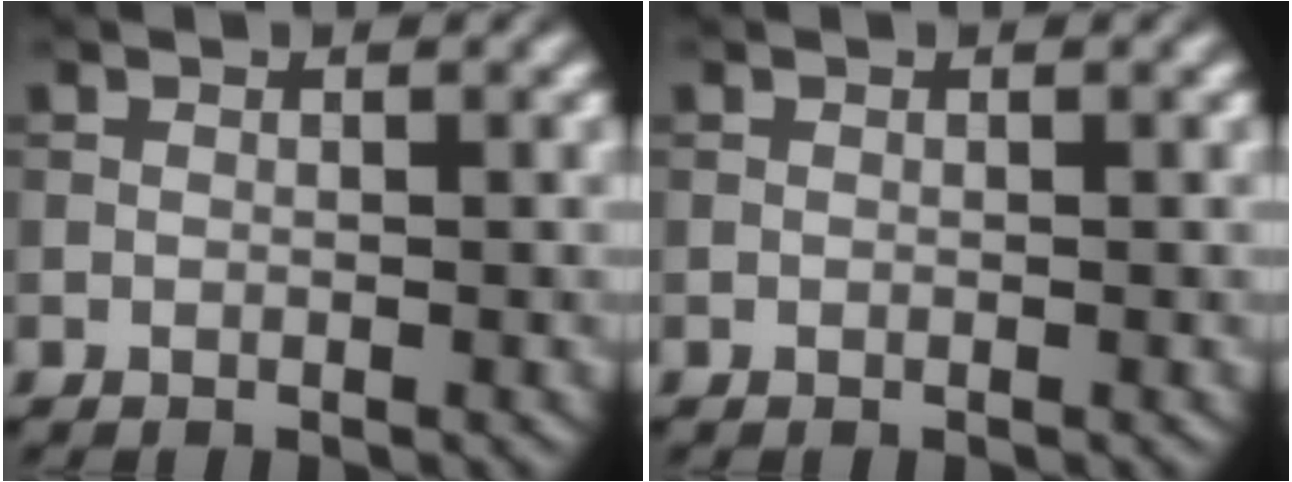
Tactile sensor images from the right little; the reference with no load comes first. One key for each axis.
{"total": 0.0}